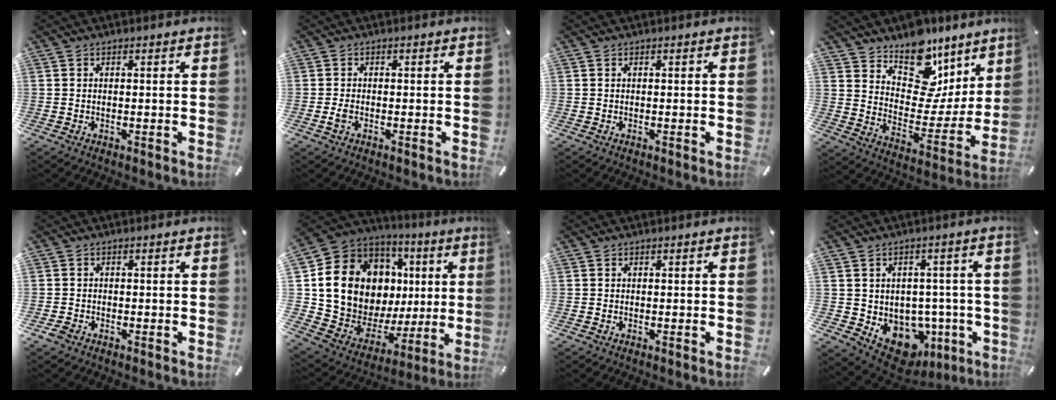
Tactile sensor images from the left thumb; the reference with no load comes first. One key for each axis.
{"total": 1.7, "fx": -0.7, "fy": 0.9, "fz": 1.3, "tx": -0.038, "ty": -0.004, "tz": -0.016}
{"total": 0.0}
{"total": 15.5, "fx": 10.8, "fy": 9.6, "fz": 5.6, "tx": -0.071, "ty": -0.108, "tz": 0.193}
{"total": 1.8, "fx": -0.9, "fy": 1.5, "fz": 0.5, "tx": -0.006, "ty": 0.005, "tz": -0.019}
{"total": 18.2, "fx": 5.5, "fy": 14.0, "fz": 10.2, "tx": -0.185, "ty": -0.056, "tz": 0.120}
{"total": 0.0}
{"total": 9.3, "fx": -3.5, "fy": 7.8, "fz": 3.7, "tx": -0.041, "ty": -0.002, "tz": -0.046}